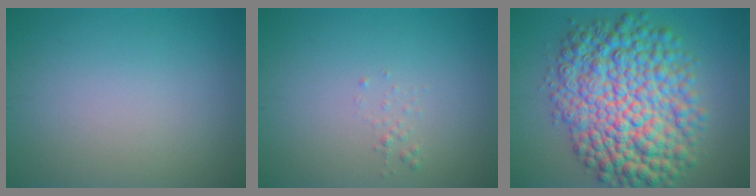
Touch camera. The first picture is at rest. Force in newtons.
{"total": 0.6, "press": 0.6, "slide": 0.1}
{"total": 12.0, "press": 12.0, "slide": 0.1}